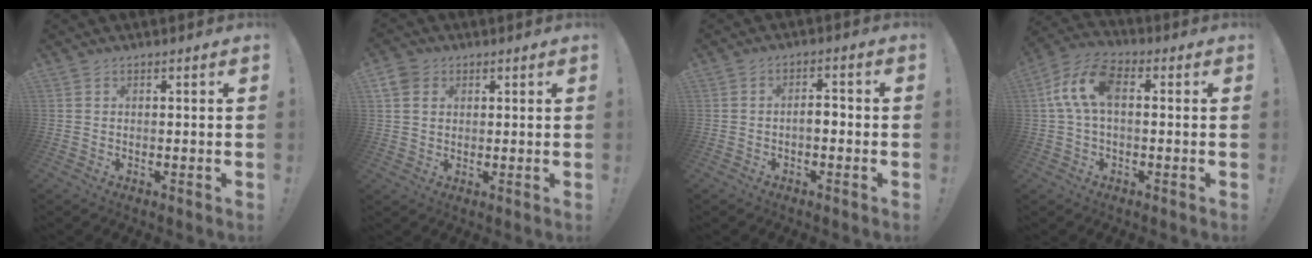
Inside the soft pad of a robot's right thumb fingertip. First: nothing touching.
{"total": 6.1, "force": [2.5, 4.9, 2.6], "torque": [-0.056, -0.001, 0.049]}
{"total": 3.6, "force": [-1.4, 1.8, 2.8], "torque": [-0.044, 0.008, -0.027]}
{"total": 11.0, "force": [1.3, 6.1, 9.0], "torque": [-0.177, 0.013, 0.029]}